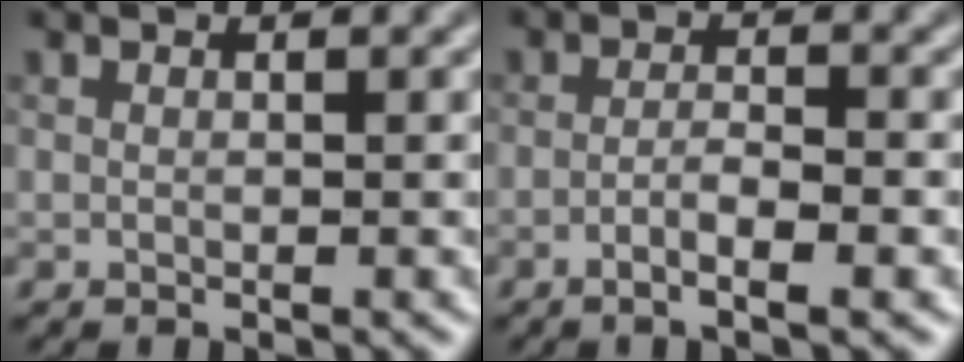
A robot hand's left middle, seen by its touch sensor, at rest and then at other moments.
{"total": 2.1, "force": [-1.6, -0.1, 1.3], "torque": [-0.026, 0.001, -0.022]}